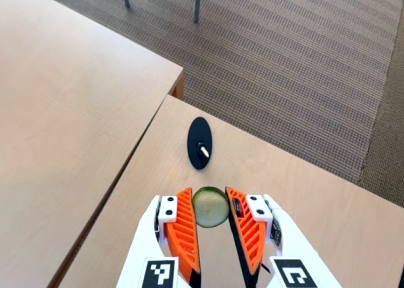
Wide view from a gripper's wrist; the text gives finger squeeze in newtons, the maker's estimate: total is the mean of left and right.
{"total": 10.2, "left": 10.4, "right": 9.9}